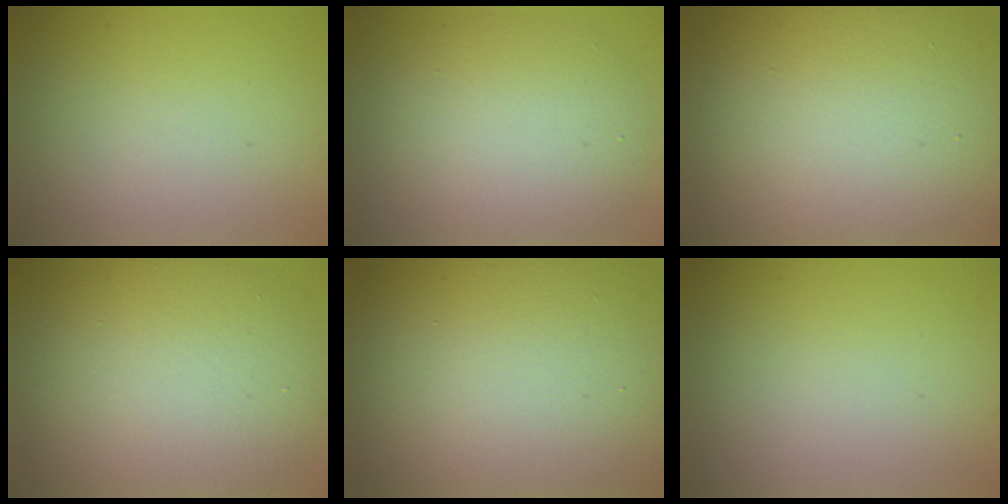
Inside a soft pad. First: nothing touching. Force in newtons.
{"total": 7.0, "press": 7.0, "slide": 0.4}
{"total": 20.0, "press": 20.0, "slide": 0.9}
{"total": 11.5, "press": 11.4, "slide": 0.7}
{"total": 19.7, "press": 19.7, "slide": 0.7}
{"total": 0.0}